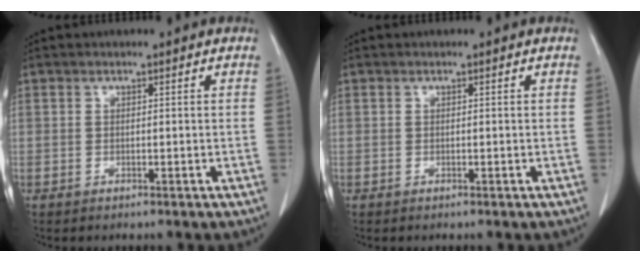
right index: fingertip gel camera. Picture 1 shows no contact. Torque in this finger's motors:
{"motor_torque": [0.00, 0.00, 0.01, 0.00]}